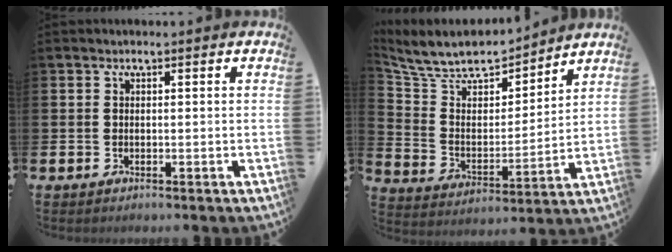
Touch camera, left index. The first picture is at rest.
{"total": 9.0, "force": [8.4, 2.7, 1.9], "torque": [-0.083, -0.061, 0.148]}